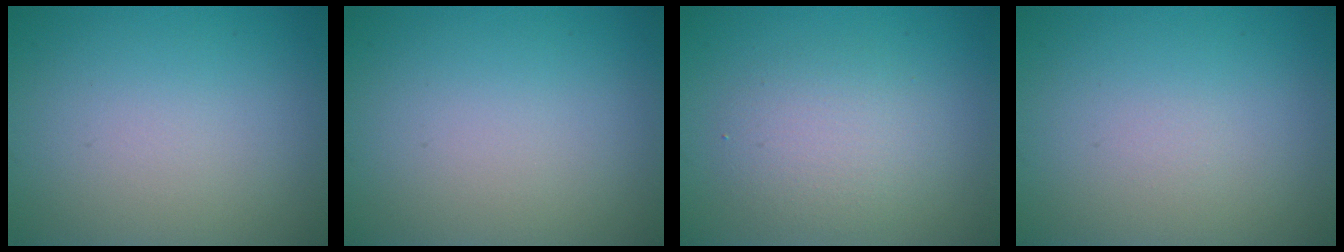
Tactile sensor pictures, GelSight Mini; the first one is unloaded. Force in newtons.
{"total": 0.0}
{"total": 3.1, "press": 3.1, "slide": 0.1}
{"total": 0.0}